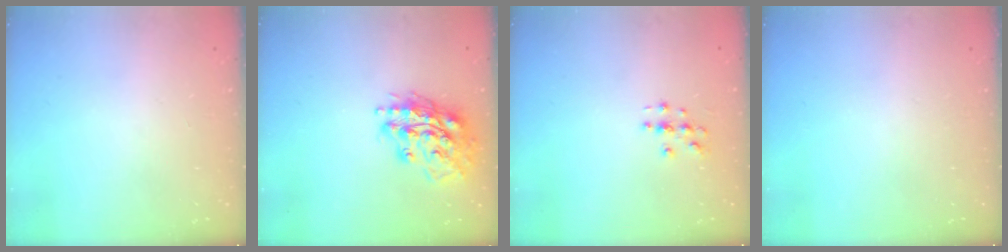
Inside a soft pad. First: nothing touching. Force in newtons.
{"total": 18.0, "press": 17.8, "slide": 2.5}
{"total": 2.8, "press": 2.8, "slide": 0.3}
{"total": 0.0}